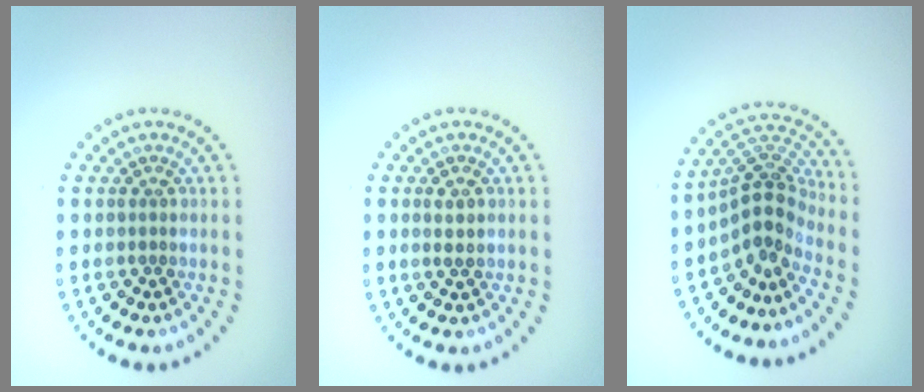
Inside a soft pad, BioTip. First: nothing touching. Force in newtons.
{"total": 1.2, "press": 1.1, "slide": 0.3}
{"total": 4.0, "press": 2.8, "slide": 2.8}